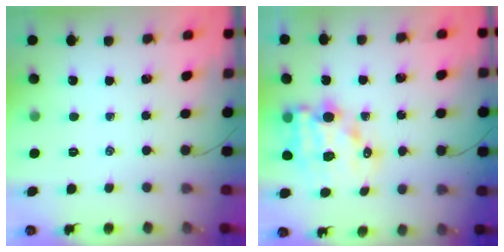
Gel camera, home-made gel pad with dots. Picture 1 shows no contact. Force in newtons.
{"total": 13.3, "press": 12.9, "slide": 3.3}